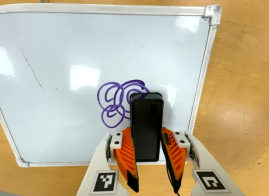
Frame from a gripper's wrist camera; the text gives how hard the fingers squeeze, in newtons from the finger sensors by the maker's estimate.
{"total": 8.4, "left": 7.9, "right": 8.9}